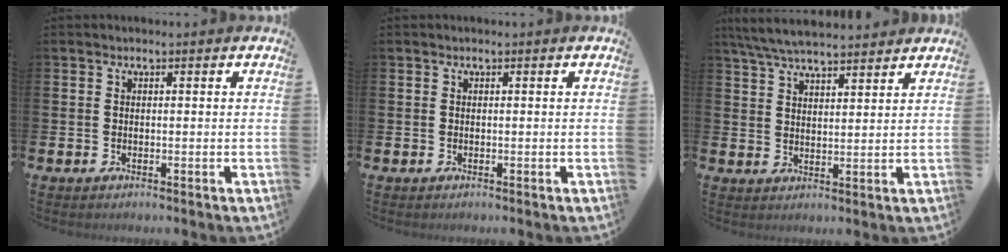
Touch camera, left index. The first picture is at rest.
{"total": 0.0}
{"total": 5.9, "force": [5.6, 0.6, 1.6], "torque": [-0.055, -0.018, 0.105]}